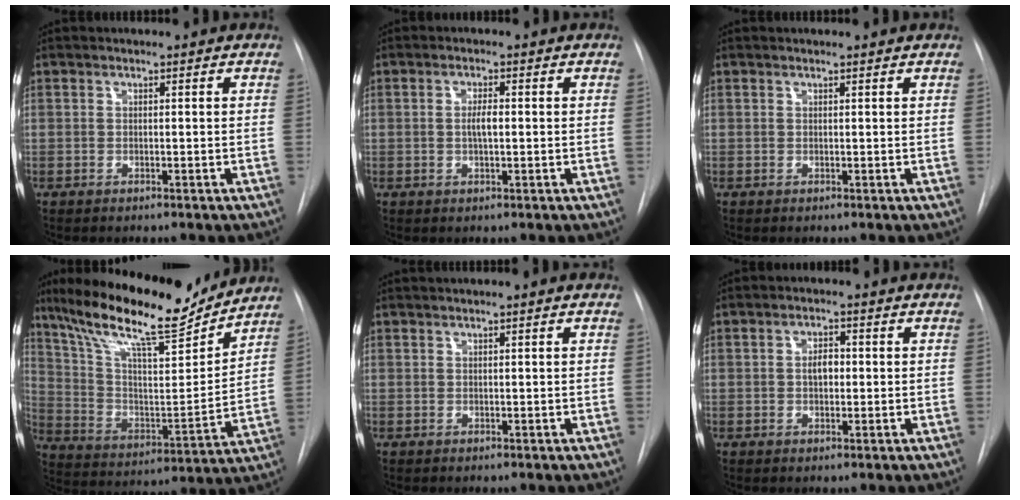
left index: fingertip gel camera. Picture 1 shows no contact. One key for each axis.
{"total": 2.3, "fx": 0.0, "fy": 0.6, "fz": 2.2, "tx": -0.042, "ty": 0.002, "tz": 0.000}
{"total": 1.1, "fx": 1.1, "fy": 0.0, "fz": 0.3, "tx": -0.010, "ty": 0.012, "tz": 0.017}
{"total": 21.6, "fx": 17.8, "fy": 3.7, "fz": 11.7, "tx": -0.211, "ty": -0.003, "tz": 0.297}
{"total": 1.3, "fx": 1.1, "fy": -0.1, "fz": 0.6, "tx": -0.008, "ty": 0.018, "tz": 0.021}
{"total": 2.6, "fx": 0.1, "fy": 1.5, "fz": 2.1, "tx": -0.035, "ty": 0.006, "tz": 0.001}